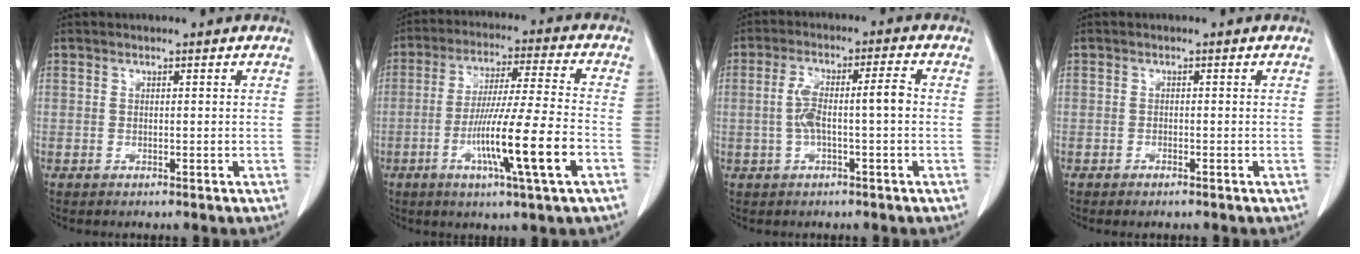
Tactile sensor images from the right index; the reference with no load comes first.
{"total": 13.9, "force": [-4.9, -0.7, 13.0], "torque": [-0.237, -0.013, -0.088]}
{"total": 6.6, "force": [-0.6, 1.1, 6.5], "torque": [-0.132, 0.026, -0.008]}
{"total": 0.7, "force": [-0.6, 0.1, 0.4], "torque": [-0.017, -0.004, -0.006]}